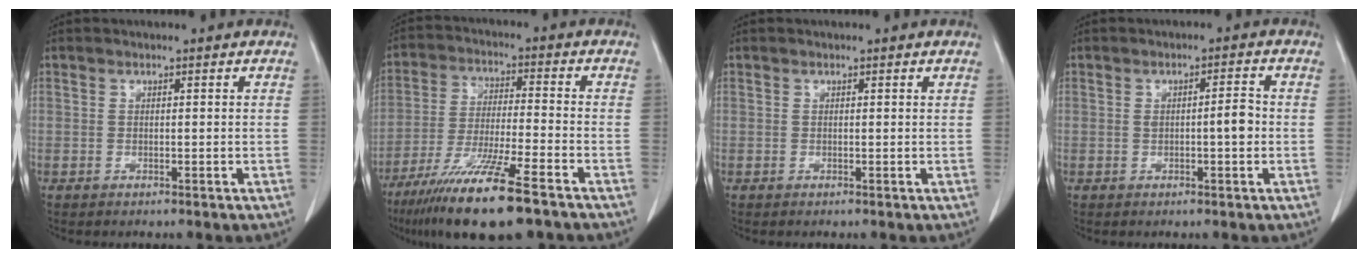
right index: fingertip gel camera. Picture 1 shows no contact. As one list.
[{"total": 15.2, "force": [-10.3, 0.9, 11.2], "torque": [-0.212, -0.044, -0.181]}, {"total": 0.0}, {"total": 3.3, "force": [-0.2, 0.7, 3.2], "torque": [-0.053, 0.006, -0.002]}]